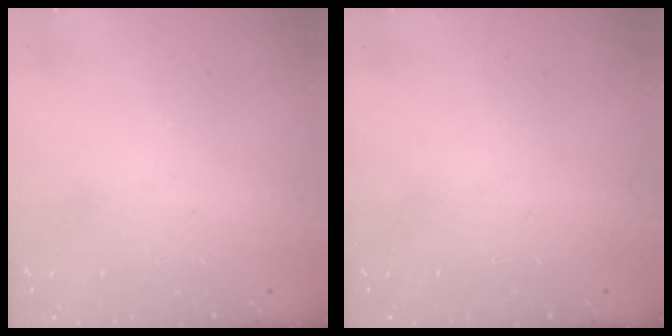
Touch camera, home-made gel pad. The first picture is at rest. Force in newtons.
{"total": 0.0}